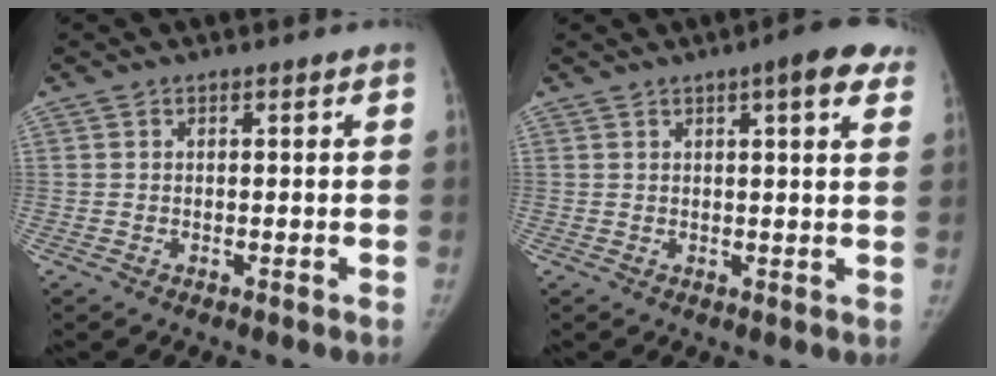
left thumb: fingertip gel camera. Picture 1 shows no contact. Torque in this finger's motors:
{"motor_torque": [0.52, -0.03, 0.69, -0.35, 0.07]}